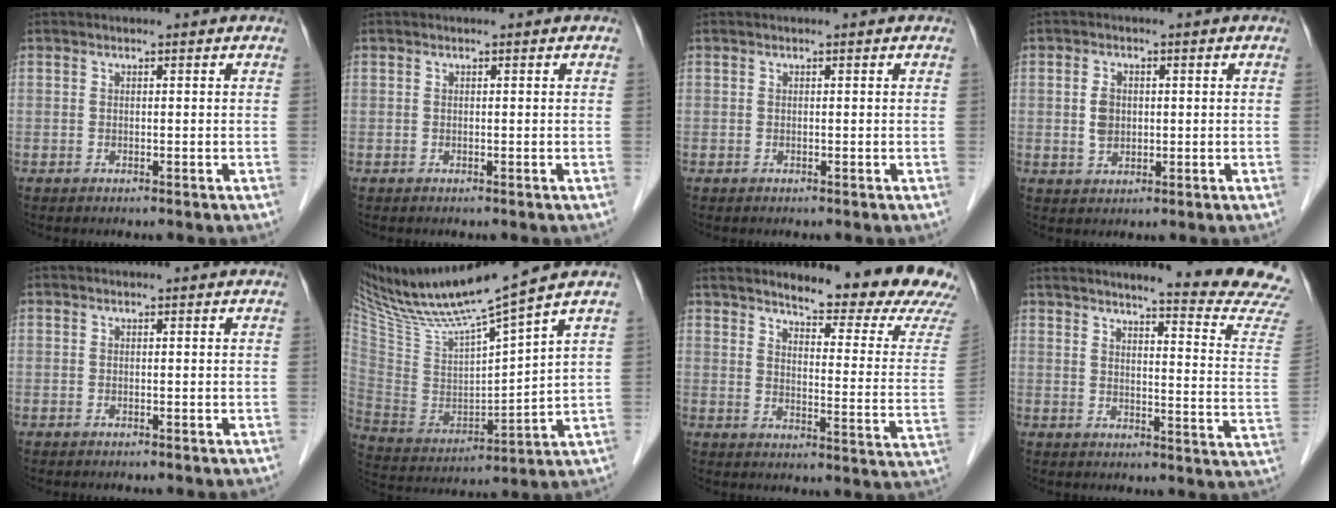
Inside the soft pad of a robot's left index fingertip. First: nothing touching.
{"total": 0.0}
{"total": 0.0}
{"total": 3.4, "force": [0.2, 2.4, 2.4], "torque": [-0.052, 0.005, 0.007]}
{"total": 0.0}
{"total": 18.5, "force": [15.4, -1.2, 10.2], "torque": [-0.184, -0.014, 0.289]}
{"total": 18.0, "force": [16.1, 1.4, 7.9], "torque": [-0.098, -0.078, 0.184]}
{"total": 16.8, "force": [15.6, -1.9, 6.1], "torque": [-0.084, -0.109, 0.170]}